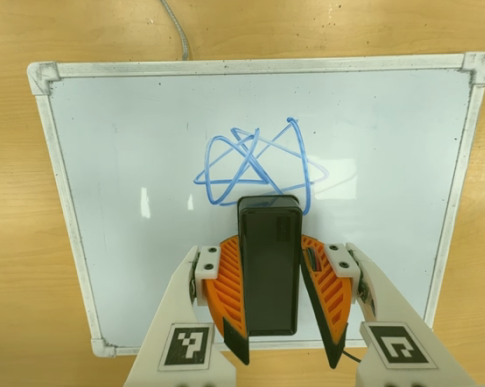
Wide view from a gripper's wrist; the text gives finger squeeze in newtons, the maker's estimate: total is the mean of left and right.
{"total": 5.3, "left": 4.6, "right": 5.9}